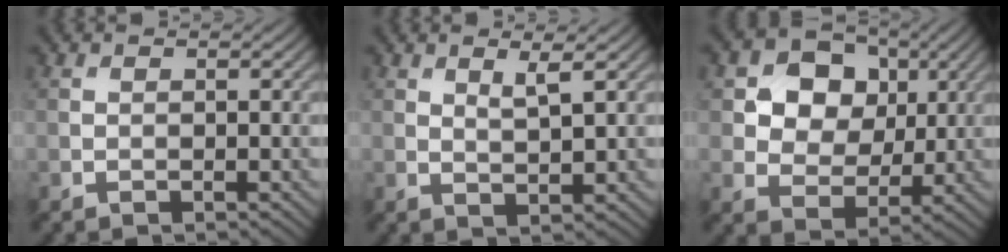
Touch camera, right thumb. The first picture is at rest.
{"total": 2.5, "force": [1.4, 0.3, 2.0], "torque": [-0.041, -0.004, 0.029]}
{"total": 9.9, "force": [3.3, 8.0, 4.9], "torque": [-0.115, 0.009, 0.052]}